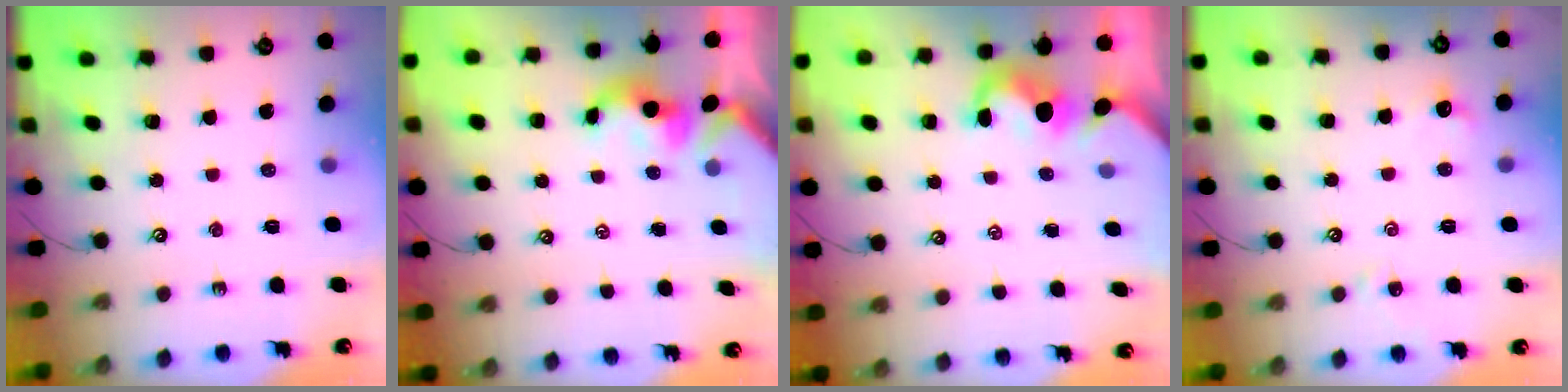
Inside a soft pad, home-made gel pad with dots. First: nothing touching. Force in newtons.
{"total": 0.5, "press": 0.4, "slide": 0.4}
{"total": 1.6, "press": 1.5, "slide": 0.6}
{"total": 2.4, "press": 2.4, "slide": 0.6}